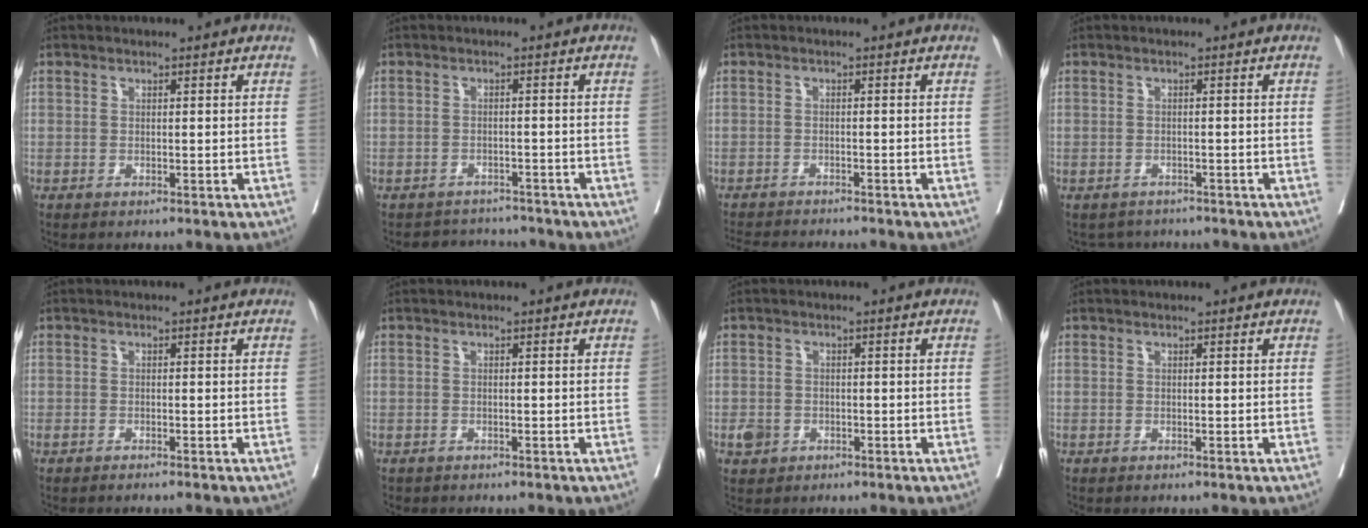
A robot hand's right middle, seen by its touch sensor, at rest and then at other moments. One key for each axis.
{"total": 4.1, "fx": -3.9, "fy": 1.0, "fz": -0.8, "tx": 0.014, "ty": 0.009, "tz": -0.057}
{"total": 7.5, "fx": -7.1, "fy": 0.6, "fz": 2.4, "tx": -0.030, "ty": -0.009, "tz": -0.107}
{"total": 3.2, "fx": -2.9, "fy": 1.2, "fz": -0.4, "tx": 0.007, "ty": 0.000, "tz": -0.044}
{"total": 1.7, "fx": -1.4, "fy": 0.1, "fz": 0.8, "tx": -0.014, "ty": -0.002, "tz": -0.018}
{"total": 0.6, "fx": -0.5, "fy": 0.3, "fz": 0.0, "tx": -0.010, "ty": 0.001, "tz": -0.012}
{"total": 2.4, "fx": -1.1, "fy": 2.0, "fz": 0.9, "tx": -0.016, "ty": 0.005, "tz": -0.013}
{"total": 0.0}